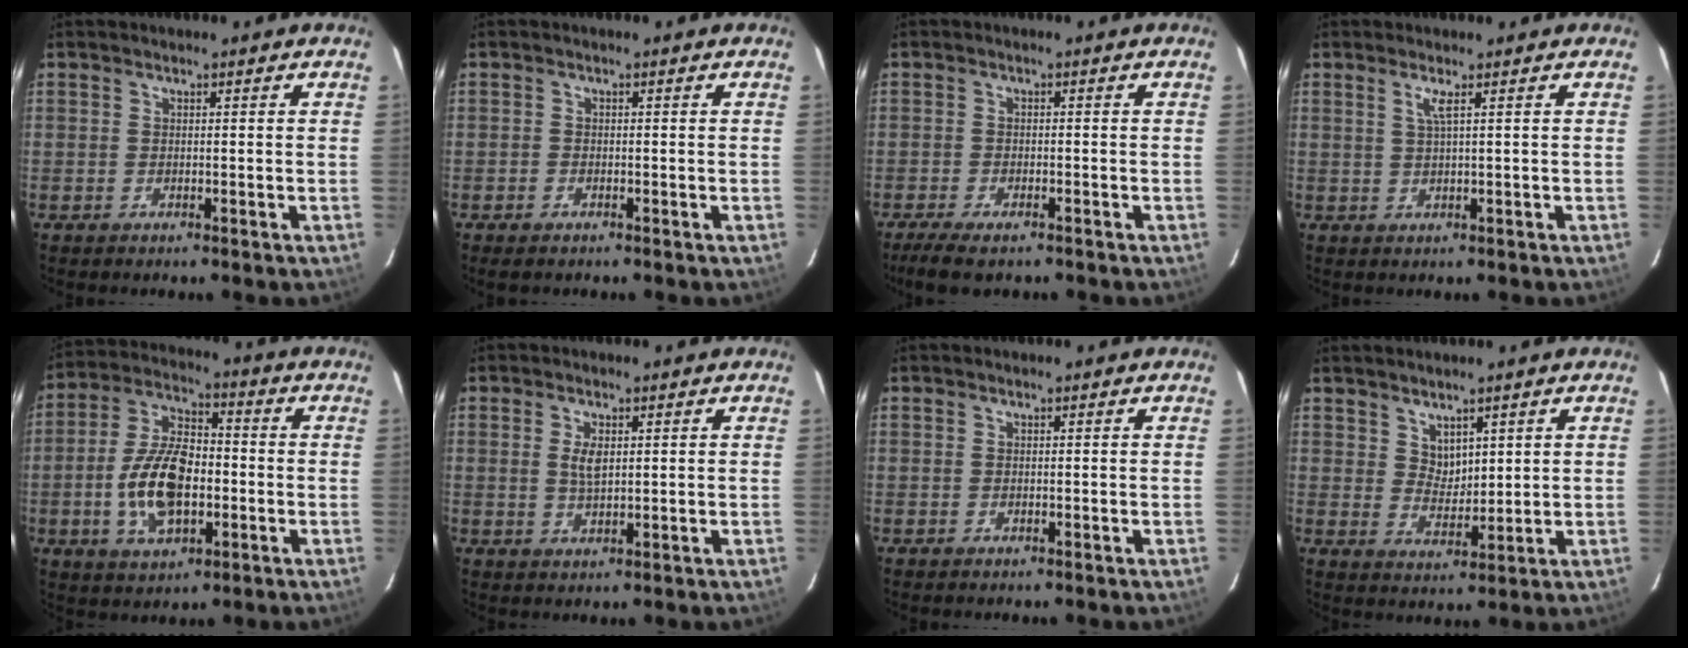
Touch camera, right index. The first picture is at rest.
{"total": 1.4, "force": [-1.0, 0.7, 0.6], "torque": [-0.015, -0.002, -0.020]}
{"total": 6.3, "force": [-4.9, 1.8, 3.6], "torque": [-0.090, -0.022, -0.086]}
{"total": 1.9, "force": [0.8, -0.4, 1.6], "torque": [-0.033, -0.003, 0.018]}
{"total": 14.0, "force": [-2.9, 7.5, 11.4], "torque": [-0.230, 0.011, -0.048]}
{"total": 3.3, "force": [0.8, 1.5, 2.8], "torque": [-0.053, -0.001, 0.015]}
{"total": 0.0}
{"total": 4.2, "force": [2.7, 2.6, 1.7], "torque": [-0.021, 0.000, 0.056]}